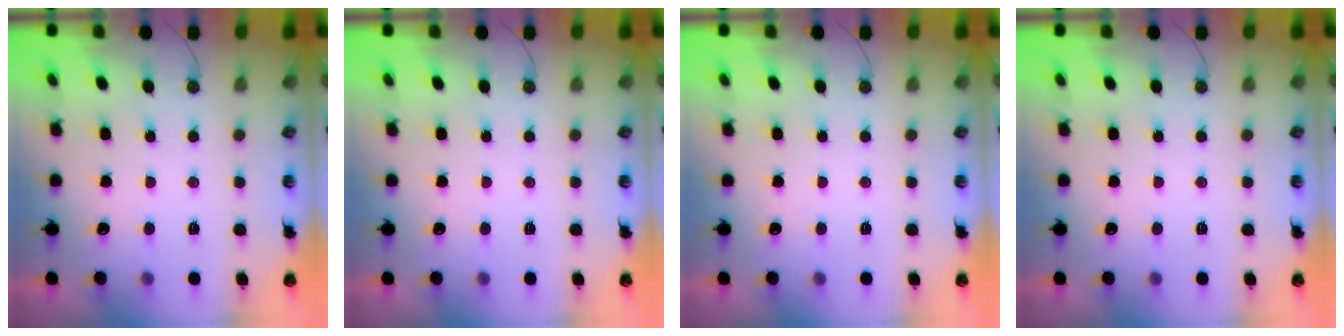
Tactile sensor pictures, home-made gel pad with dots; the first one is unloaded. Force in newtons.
{"total": 0.0}
{"total": 0.0}
{"total": 0.0}